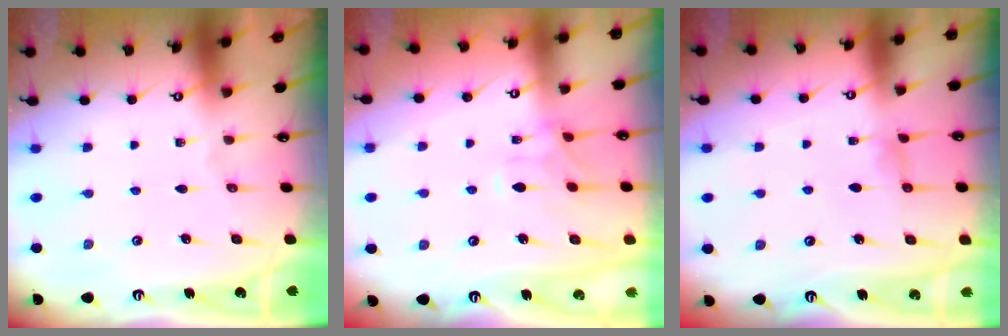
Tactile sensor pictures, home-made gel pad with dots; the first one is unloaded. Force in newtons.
{"total": 1.6, "press": 1.3, "slide": 0.9}
{"total": 1.0, "press": 0.8, "slide": 0.7}